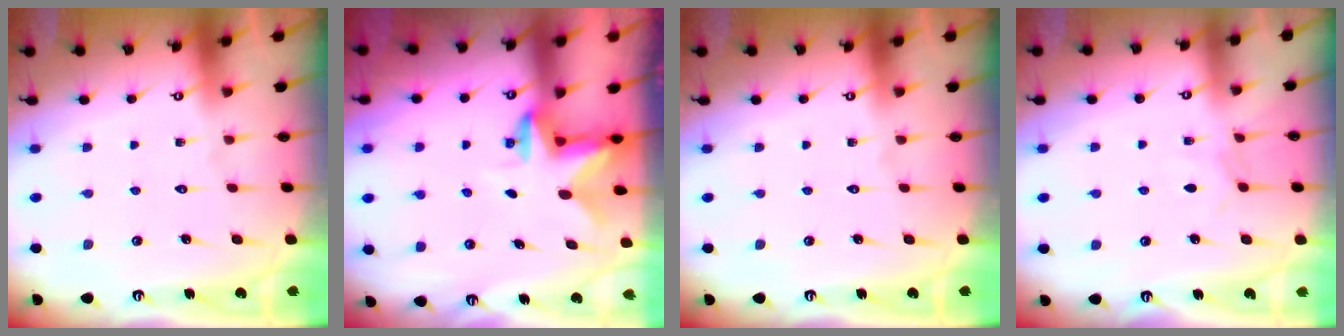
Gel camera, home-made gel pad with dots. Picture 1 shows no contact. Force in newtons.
{"total": 2.7, "press": 2.6, "slide": 0.5}
{"total": 0.0}
{"total": 3.0, "press": 2.9, "slide": 0.4}